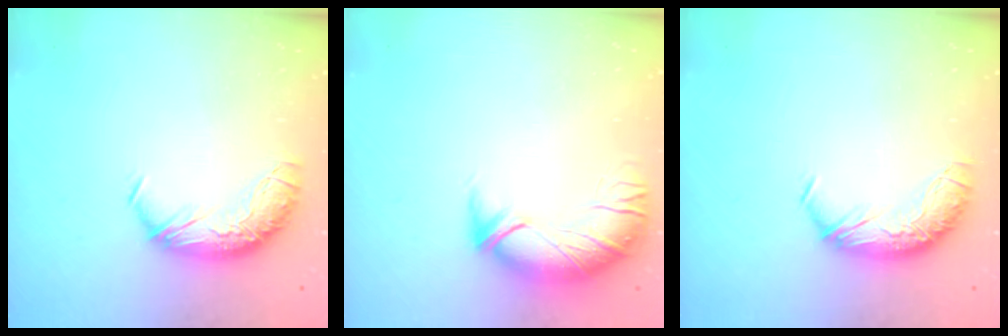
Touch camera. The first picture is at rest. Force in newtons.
{"total": 2.9, "press": 1.4, "slide": 2.5}
{"total": 0.0}